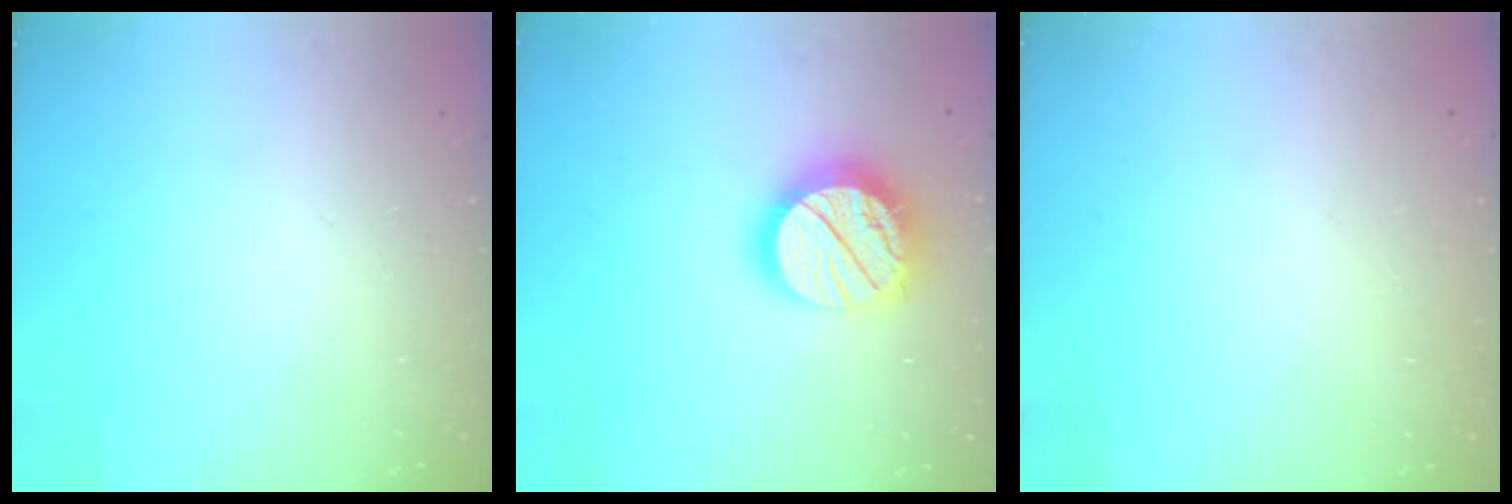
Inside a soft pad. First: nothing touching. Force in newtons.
{"total": 20.0, "press": 20.0, "slide": 1.5}
{"total": 0.6, "press": 0.6, "slide": 0.0}